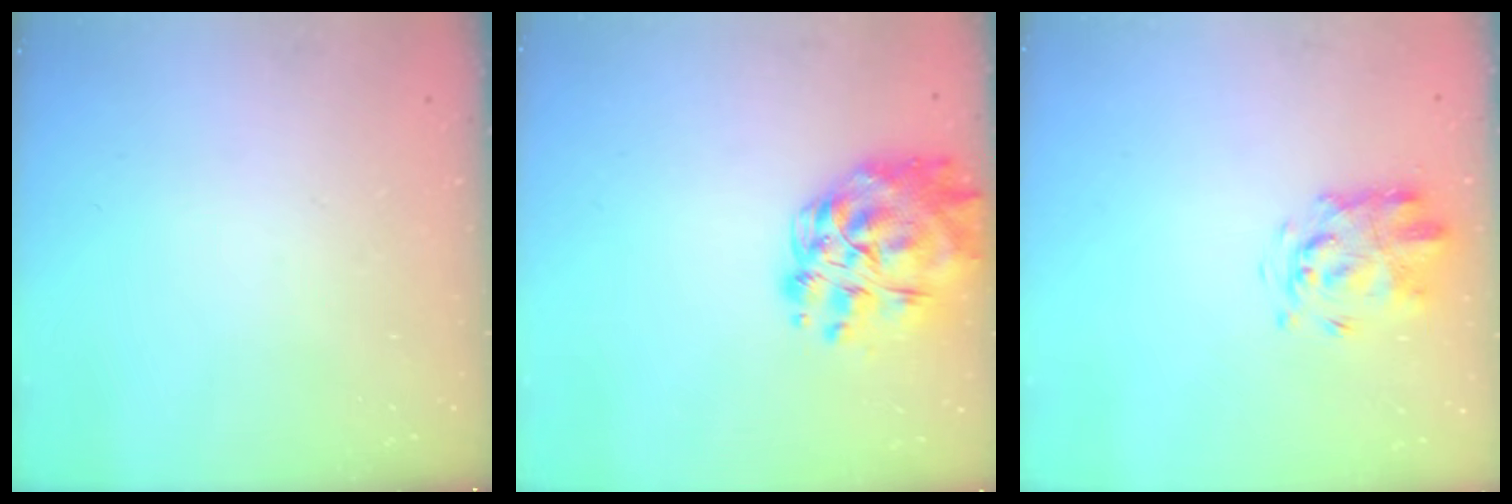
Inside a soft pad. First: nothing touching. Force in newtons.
{"total": 16.8, "press": 16.0, "slide": 5.2}
{"total": 3.6, "press": 3.5, "slide": 1.0}